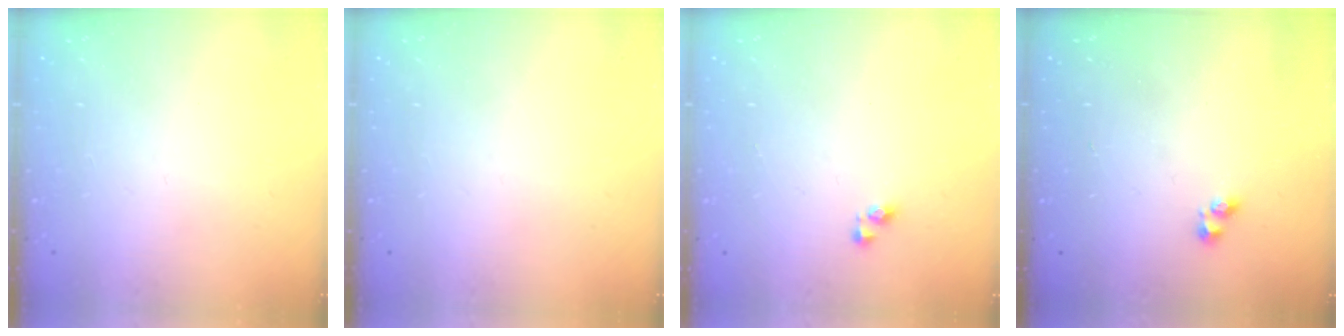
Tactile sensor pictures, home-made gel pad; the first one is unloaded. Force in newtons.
{"total": 0.0}
{"total": 3.7, "press": 3.7, "slide": 0.5}
{"total": 0.9, "press": 0.4, "slide": 0.8}